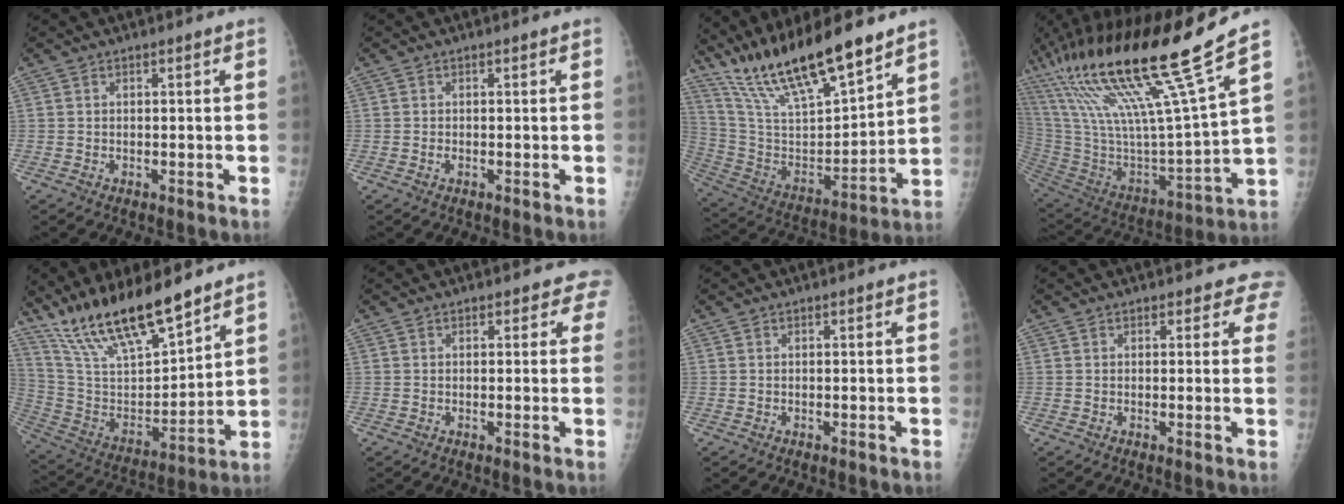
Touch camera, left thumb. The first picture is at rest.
{"total": 0.5, "force": [0.0, 0.3, 0.4], "torque": [-0.009, -0.001, 0.000]}
{"total": 21.9, "force": [17.2, 4.5, 12.8], "torque": [-0.208, -0.071, 0.324]}
{"total": 31.5, "force": [19.6, 3.2, 24.4], "torque": [-0.470, -0.058, 0.360]}
{"total": 20.1, "force": [15.9, 4.9, 11.4], "torque": [-0.179, -0.074, 0.301]}
{"total": 2.8, "force": [2.4, 1.4, 0.4], "torque": [0.027, -0.008, 0.008]}
{"total": 0.0}
{"total": 3.9, "force": [3.4, 1.7, 0.4], "torque": [0.034, -0.014, 0.018]}